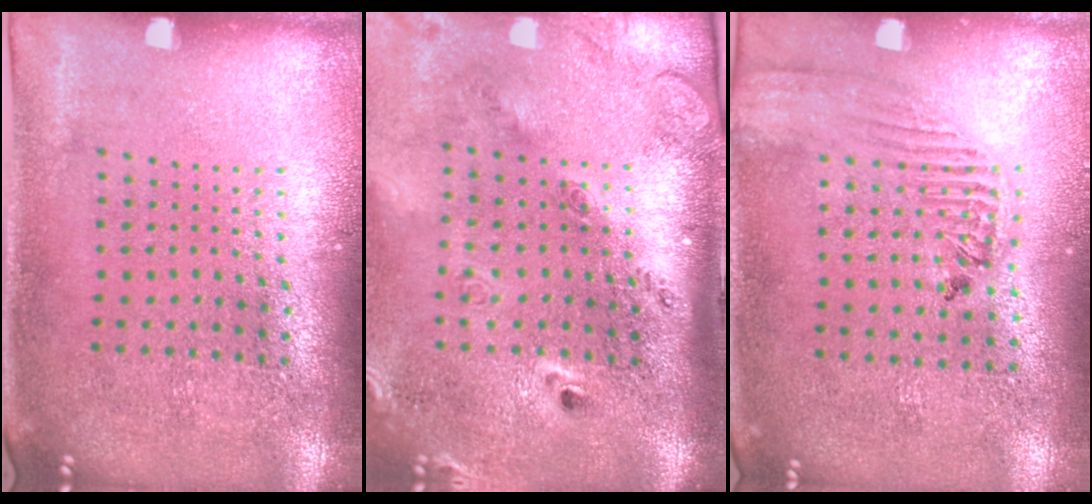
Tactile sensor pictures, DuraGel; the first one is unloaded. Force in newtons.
{"total": 2.8, "press": 2.0, "slide": 1.9}
{"total": 1.7, "press": 1.6, "slide": 0.6}